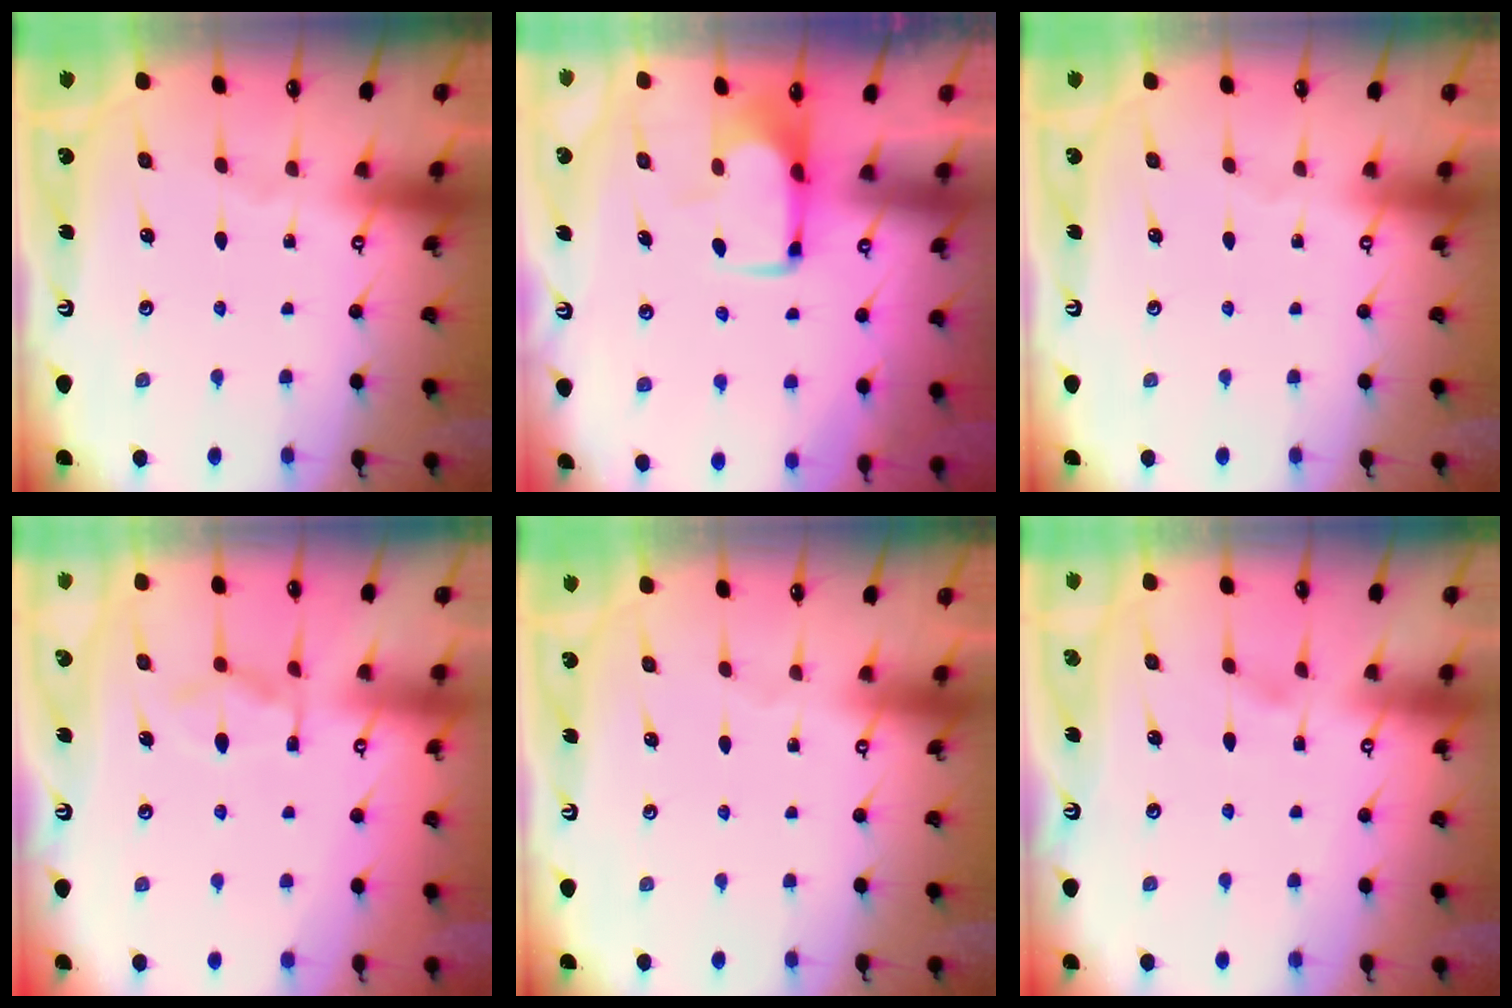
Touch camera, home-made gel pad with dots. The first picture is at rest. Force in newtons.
{"total": 2.0, "press": 1.9, "slide": 0.4}
{"total": 0.0}
{"total": 6.1, "press": 5.9, "slide": 1.3}
{"total": 0.0}
{"total": 3.9, "press": 3.9, "slide": 0.4}